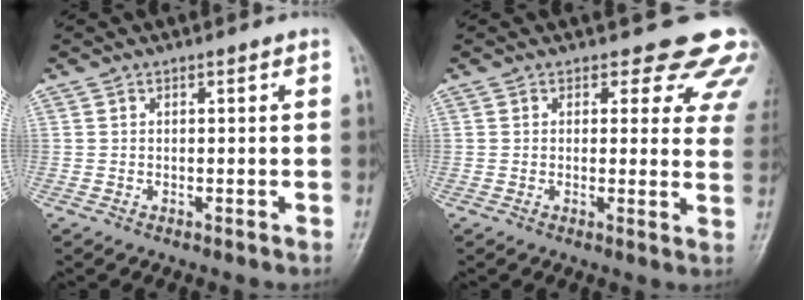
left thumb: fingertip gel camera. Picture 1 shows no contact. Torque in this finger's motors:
{"motor_torque": [0.55, 0.41, 0.44, -0.17, 0.13]}